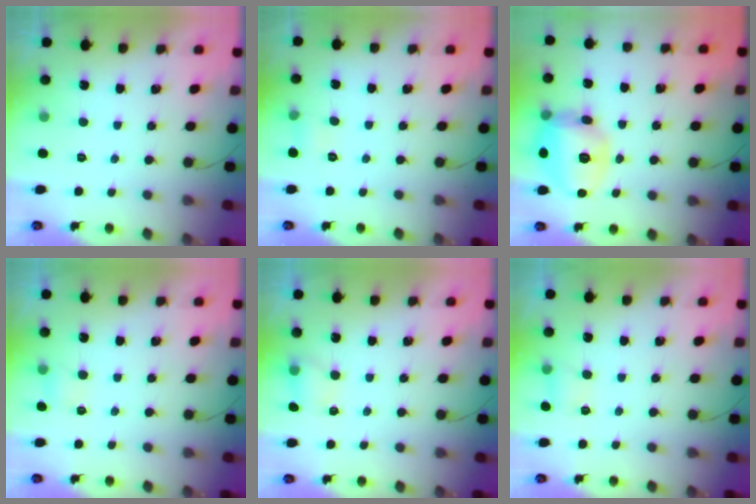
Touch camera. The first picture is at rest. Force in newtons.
{"total": 5.1, "press": 4.0, "slide": 3.1}
{"total": 16.5, "press": 16.5, "slide": 1.3}
{"total": 6.8, "press": 2.7, "slide": 6.3}
{"total": 5.3, "press": 5.0, "slide": 1.7}
{"total": 5.0, "press": 3.8, "slide": 3.3}